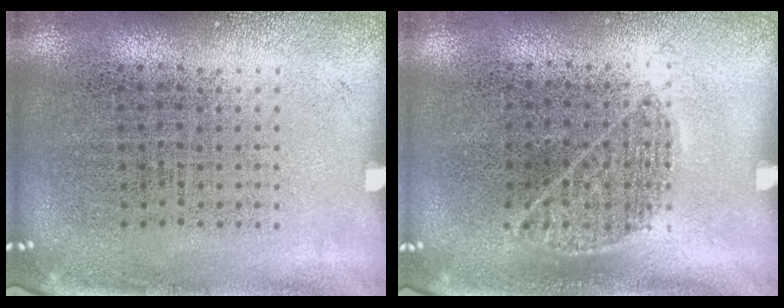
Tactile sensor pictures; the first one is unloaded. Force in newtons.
{"total": 0.9, "press": 0.5, "slide": 0.7}